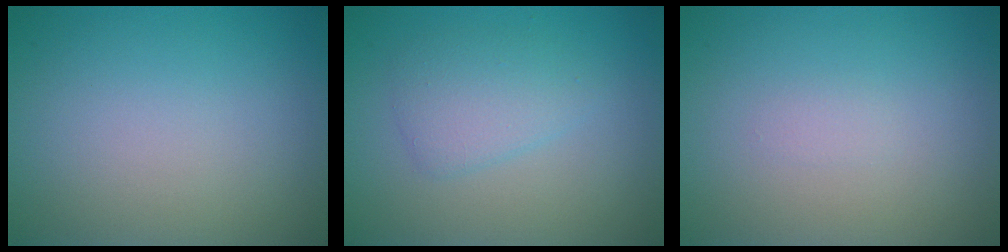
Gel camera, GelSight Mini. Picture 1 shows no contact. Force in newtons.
{"total": 2.6, "press": 2.6, "slide": 0.1}
{"total": 0.5, "press": 0.5, "slide": 0.0}